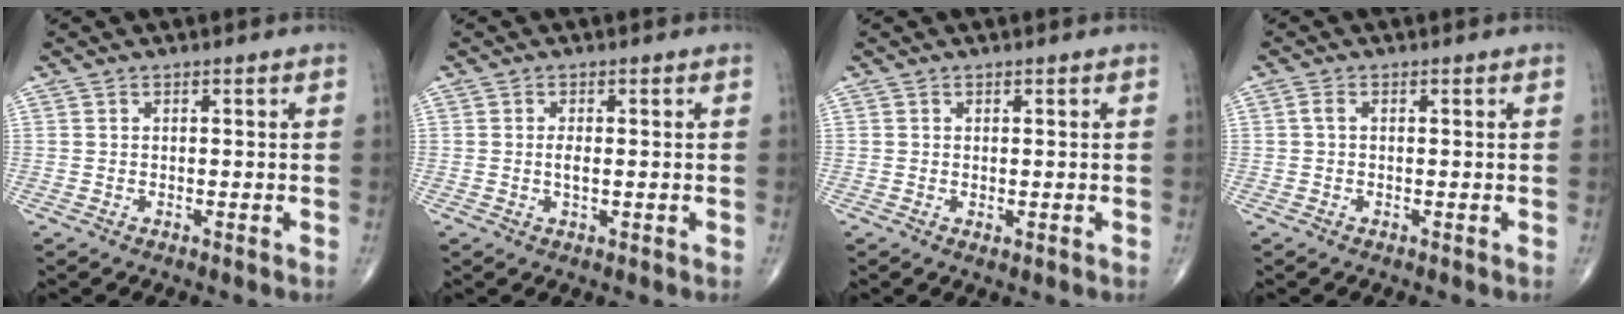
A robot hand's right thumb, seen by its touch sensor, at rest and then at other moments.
{"total": 1.8, "force": [-0.1, 0.6, 1.7], "torque": [-0.034, -0.002, -0.001]}
{"total": 0.7, "force": [-0.1, 0.3, 0.6], "torque": [-0.009, -0.003, -0.001]}
{"total": 1.1, "force": [0.0, 0.5, 0.9], "torque": [-0.020, 0.000, -0.003]}